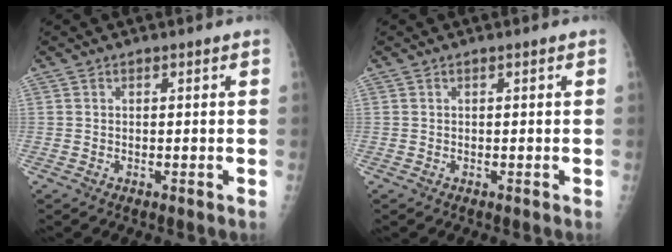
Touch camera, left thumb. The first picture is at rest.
{"total": 0.0}